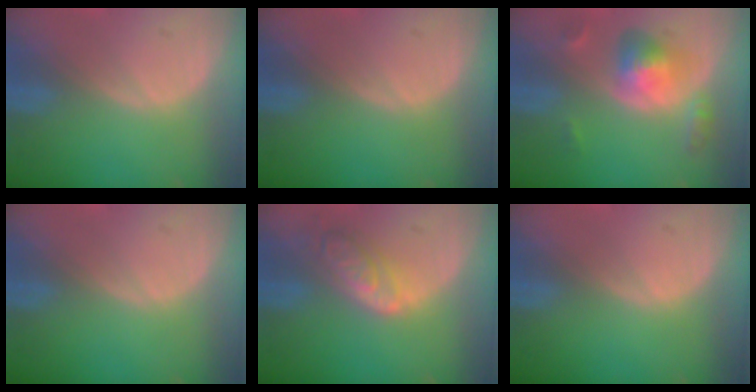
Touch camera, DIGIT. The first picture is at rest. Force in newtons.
{"total": 0.0}
{"total": 5.9, "press": 5.6, "slide": 1.8}
{"total": 0.0}
{"total": 6.2, "press": 5.5, "slide": 2.8}
{"total": 0.0}